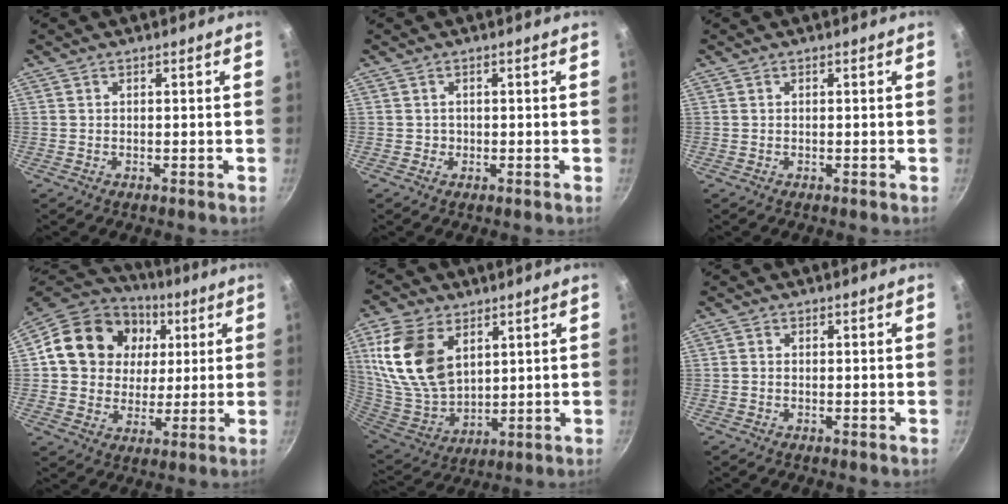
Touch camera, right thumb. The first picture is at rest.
{"total": 0.8, "force": [0.0, 0.8, 0.0], "torque": [0.006, 0.000, -0.002]}
{"total": 0.0}
{"total": 19.0, "force": [4.4, 16.0, 9.1], "torque": [-0.145, 0.015, 0.068]}
{"total": 18.8, "force": [6.7, 11.8, 12.9], "torque": [-0.241, -0.030, 0.145]}
{"total": 0.6, "force": [-0.2, 0.5, 0.3], "torque": [-0.007, 0.003, -0.005]}